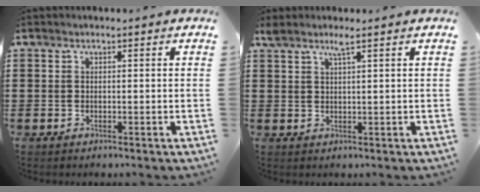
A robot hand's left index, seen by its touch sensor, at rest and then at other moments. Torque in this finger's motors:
{"motor_torque": [0.52, -0.38, 0.23, 0.05]}